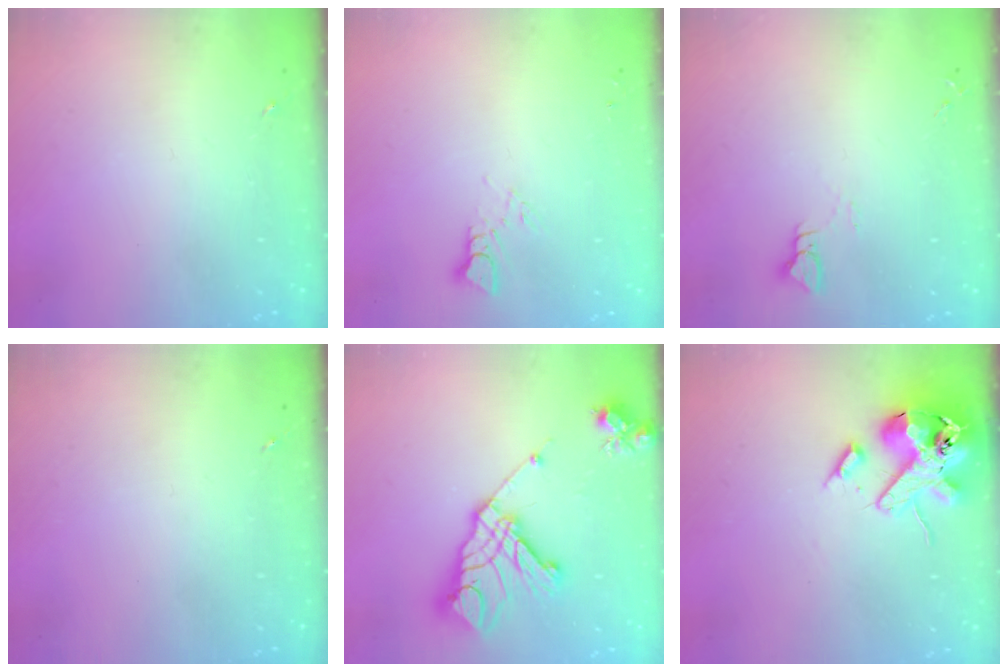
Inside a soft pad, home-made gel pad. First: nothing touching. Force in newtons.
{"total": 2.9, "press": 2.9, "slide": 0.2}
{"total": 3.5, "press": 3.5, "slide": 0.3}
{"total": 0.0}
{"total": 19.8, "press": 19.6, "slide": 2.6}
{"total": 16.9, "press": 16.7, "slide": 2.8}